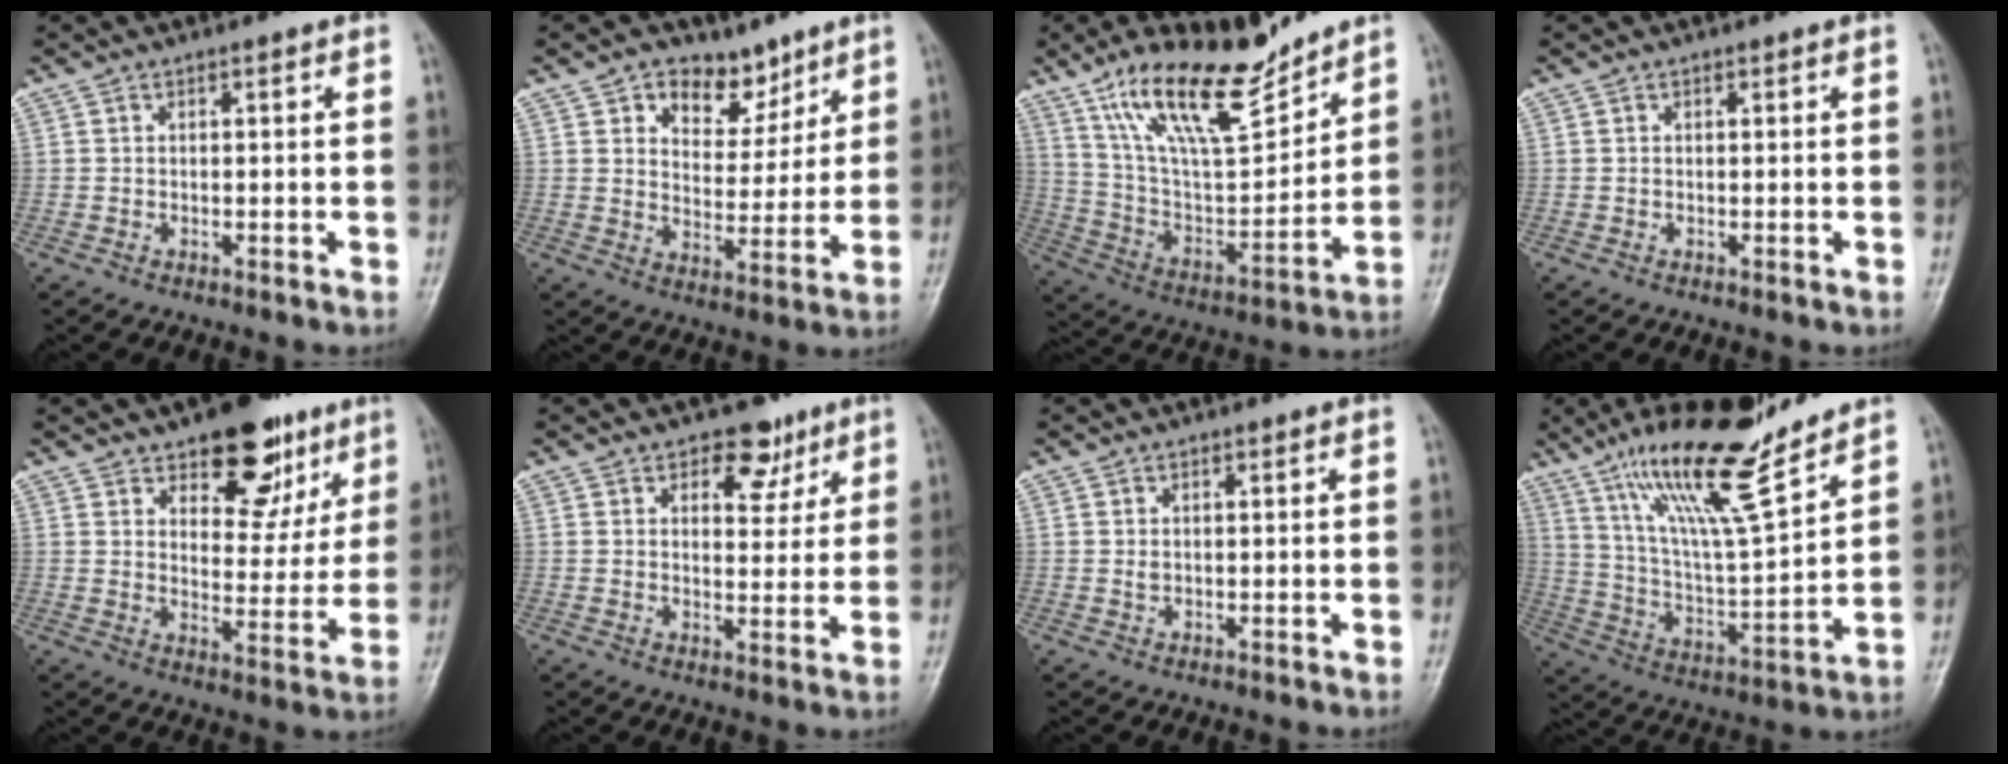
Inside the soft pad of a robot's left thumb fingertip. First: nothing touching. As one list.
[{"total": 9.1, "force": [5.9, 6.1, 3.4], "torque": [-0.013, -0.031, 0.094]}, {"total": 18.8, "force": [13.8, 5.7, 11.4], "torque": [-0.163, -0.073, 0.256]}, {"total": 0.0}, {"total": 14.8, "force": [8.9, 7.8, 8.9], "torque": [-0.064, -0.046, 0.130]}, {"total": 7.0, "force": [4.2, 4.3, 3.5], "torque": [-0.013, -0.019, 0.057]}, {"total": 0.9, "force": [0.3, 0.6, 0.5], "torque": [-0.005, -0.001, 0.006]}, {"total": 19.5, "force": [13.9, 3.5, 13.2], "torque": [-0.208, -0.072, 0.251]}]